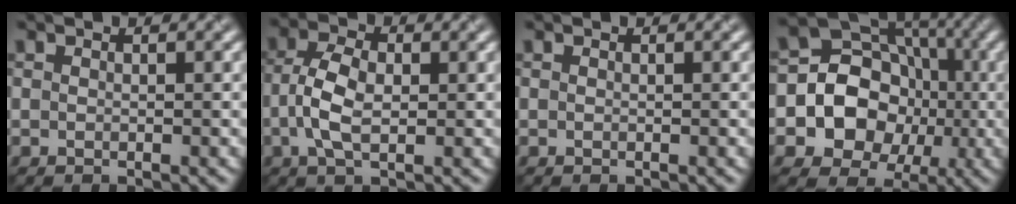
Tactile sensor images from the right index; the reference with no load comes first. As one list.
[{"total": 4.2, "force": [-0.6, 2.3, 3.5], "torque": [-0.080, 0.000, -0.014]}, {"total": 0.0}, {"total": 11.7, "force": [-1.5, 10.6, 4.8], "torque": [-0.090, 0.021, -0.044]}]